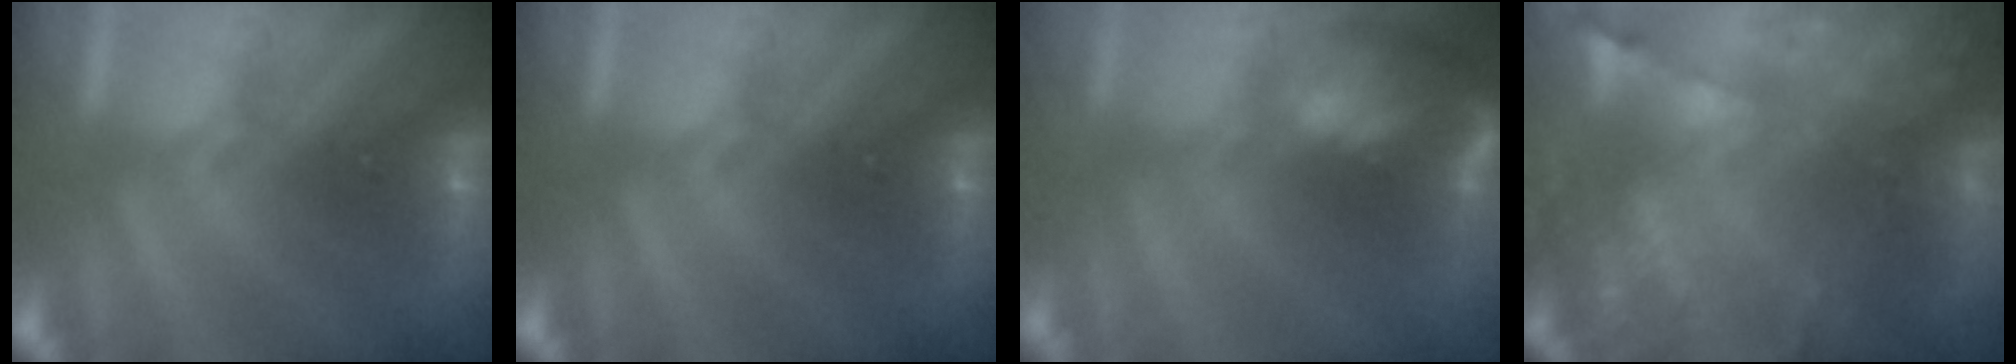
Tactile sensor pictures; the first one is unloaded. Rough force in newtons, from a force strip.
{"total": 0.0}
{"total": 6.0}
{"total": 9.0}